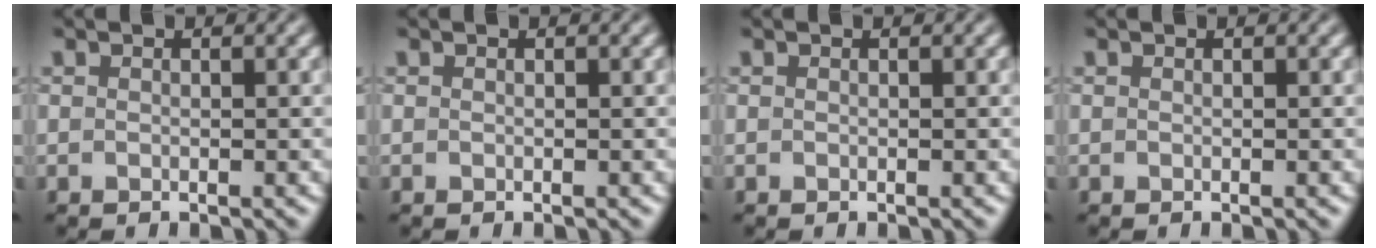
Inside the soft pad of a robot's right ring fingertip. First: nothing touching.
{"total": 0.0}
{"total": 0.0}
{"total": 0.0}